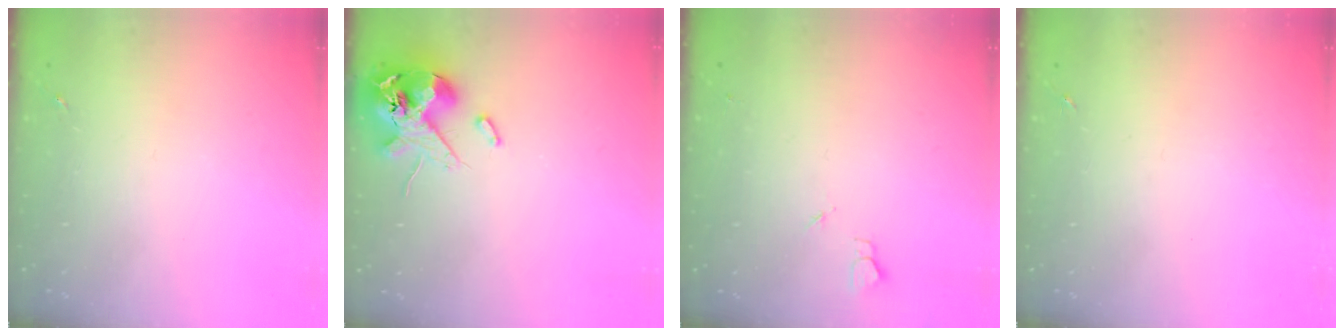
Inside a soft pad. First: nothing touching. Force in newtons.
{"total": 13.4, "press": 13.2, "slide": 2.3}
{"total": 2.7, "press": 2.6, "slide": 0.3}
{"total": 0.0}